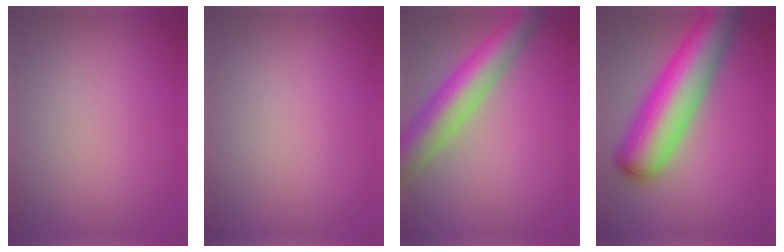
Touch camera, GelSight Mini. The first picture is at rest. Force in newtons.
{"total": 0.0}
{"total": 8.1, "press": 8.1, "slide": 0.4}
{"total": 10.2, "press": 10.2, "slide": 0.3}